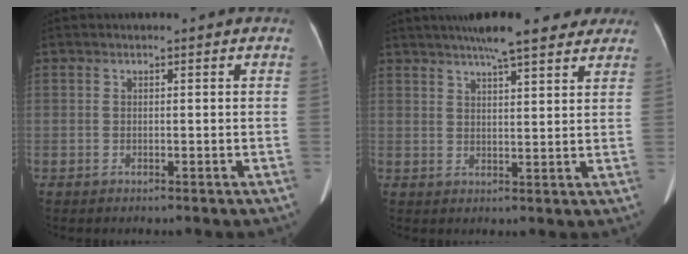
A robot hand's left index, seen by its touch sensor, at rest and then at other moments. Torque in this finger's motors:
{"motor_torque": [0.95, -1.19, 0.48, 0.10]}